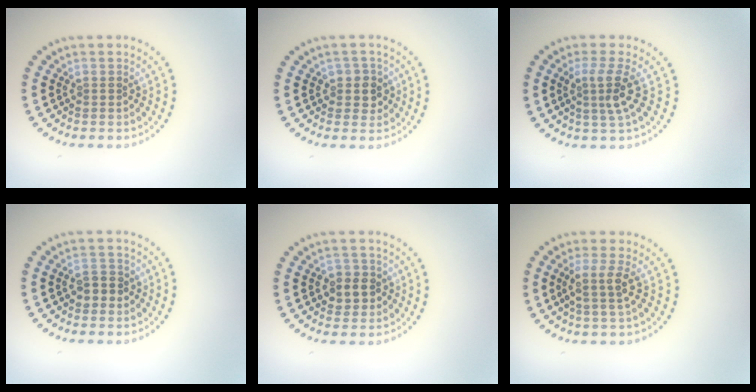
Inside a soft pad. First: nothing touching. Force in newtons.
{"total": 1.9, "press": 1.7, "slide": 0.8}
{"total": 2.7, "press": 2.0, "slide": 1.8}
{"total": 1.8, "press": 1.8, "slide": 0.5}
{"total": 2.3, "press": 2.2, "slide": 0.8}
{"total": 2.2, "press": 1.9, "slide": 1.2}